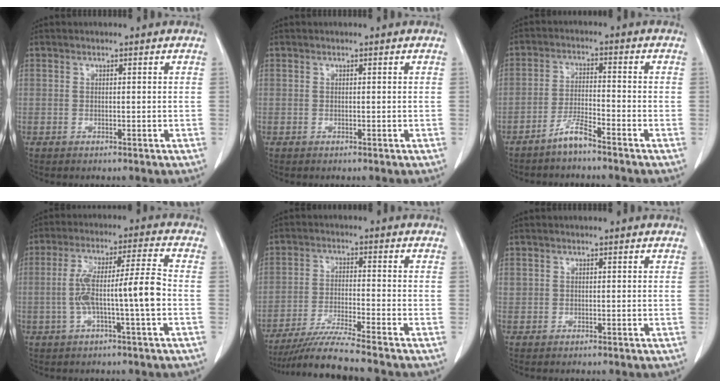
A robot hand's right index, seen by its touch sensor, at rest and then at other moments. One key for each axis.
{"total": 0.0}
{"total": 4.1, "fx": -3.5, "fy": 0.0, "fz": 2.3, "tx": -0.046, "ty": -0.006, "tz": -0.071}
{"total": 10.0, "fx": -1.7, "fy": 0.1, "fz": 9.9, "tx": -0.185, "ty": 0.024, "tz": -0.032}
{"total": 8.2, "fx": -7.3, "fy": -2.2, "fz": 3.1, "tx": -0.055, "ty": -0.027, "tz": -0.134}
{"total": 0.9, "fx": 0.3, "fy": 0.9, "fz": 0.2, "tx": 0.005, "ty": 0.007, "tz": 0.004}